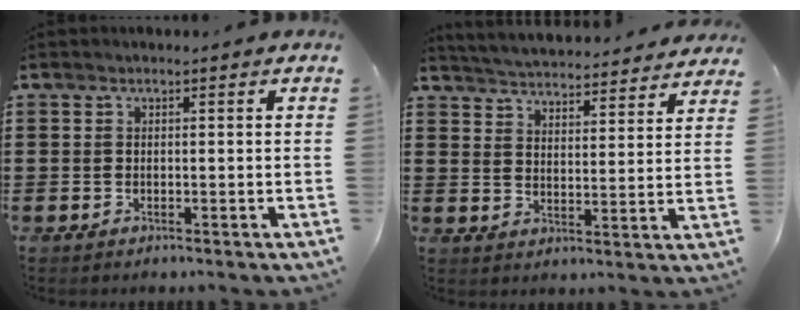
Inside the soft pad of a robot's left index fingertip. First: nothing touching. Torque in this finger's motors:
{"motor_torque": [2.14, 0.00, 0.14, -0.08]}